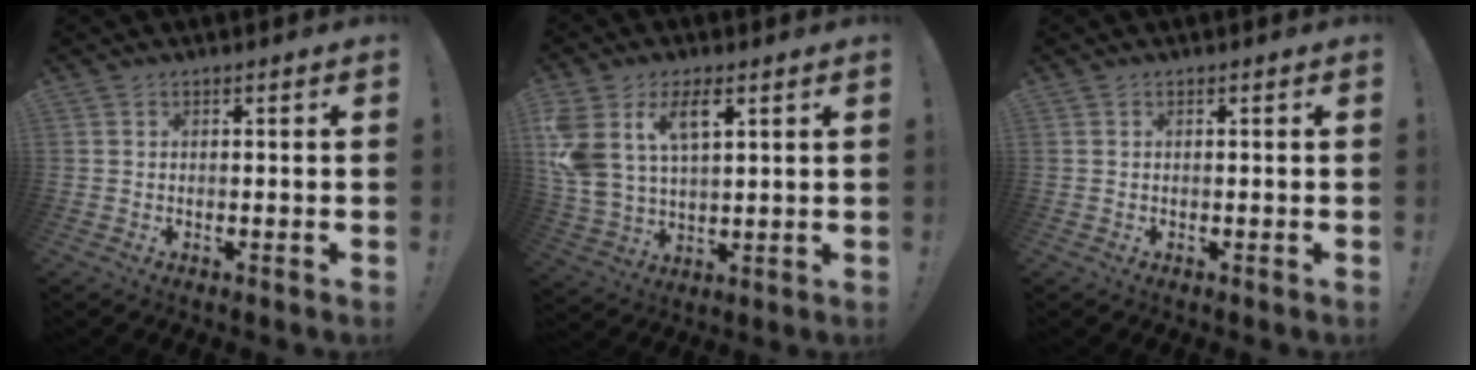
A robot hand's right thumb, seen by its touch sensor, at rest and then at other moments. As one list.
[{"total": 11.6, "force": [5.9, 6.5, 7.6], "torque": [-0.167, -0.021, 0.109]}, {"total": 0.0}]